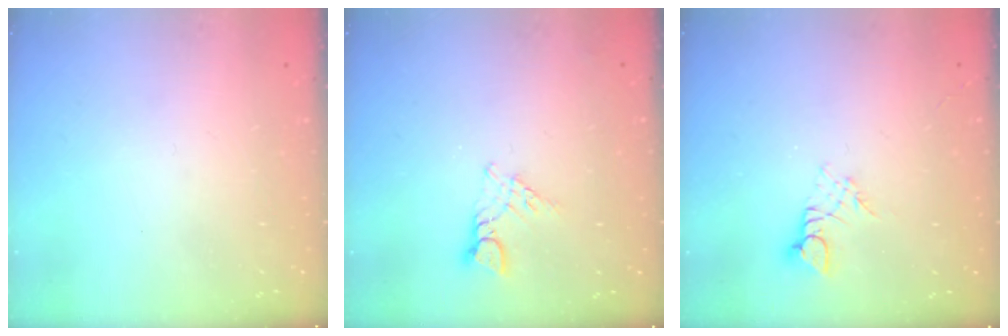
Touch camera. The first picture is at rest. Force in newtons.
{"total": 3.4, "press": 3.4, "slide": 0.4}
{"total": 2.8, "press": 2.8, "slide": 0.3}